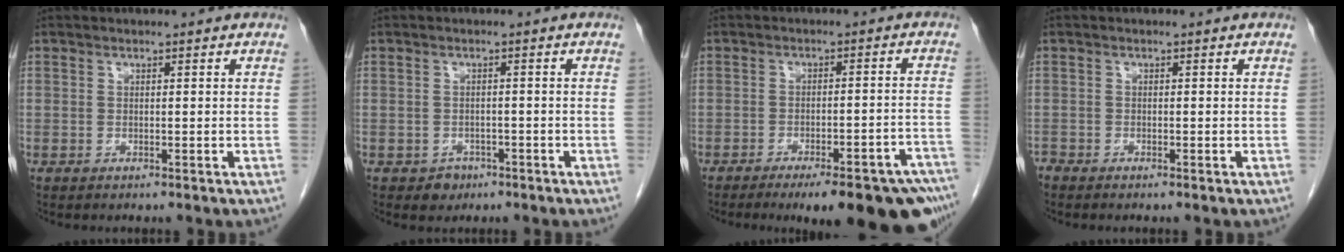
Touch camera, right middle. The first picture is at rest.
{"total": 2.2, "force": [-1.3, 1.7, 0.4], "torque": [-0.005, 0.006, -0.014]}
{"total": 18.1, "force": [-14.2, 3.8, 10.5], "torque": [-0.063, 0.012, -0.177]}
{"total": 0.6, "force": [-0.6, 0.1, 0.1], "torque": [-0.004, -0.001, -0.012]}